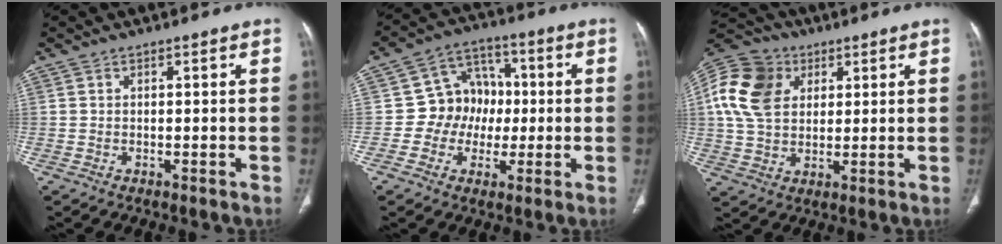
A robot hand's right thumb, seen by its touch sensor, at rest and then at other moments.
{"total": 10.1, "force": [-0.5, 9.0, 4.5], "torque": [-0.015, 0.028, -0.017]}
{"total": 15.3, "force": [4.3, 11.6, 9.1], "torque": [-0.178, 0.010, 0.076]}